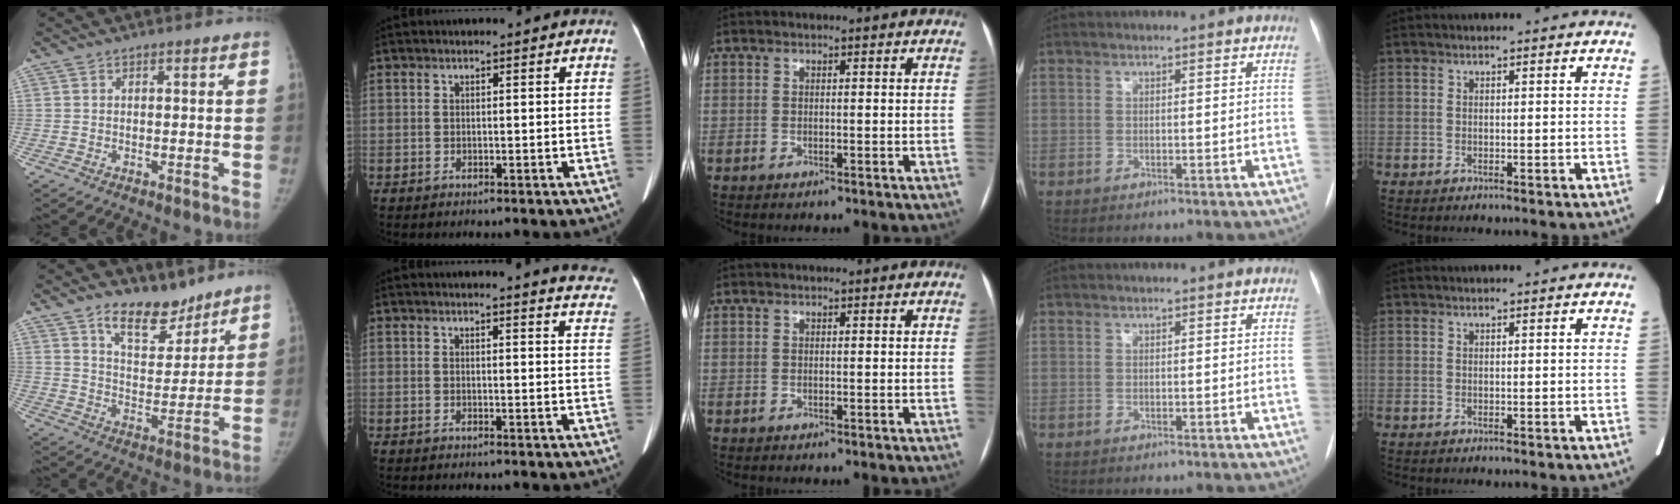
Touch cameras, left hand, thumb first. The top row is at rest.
{"thumb": {"total": 10.2, "force": [7.9, 4.9, 4.1], "torque": [-0.033, -0.062, 0.140]}, "index": {"total": 9.9, "force": [9.7, 0.6, 2.0], "torque": [0.004, -0.071, 0.069]}}